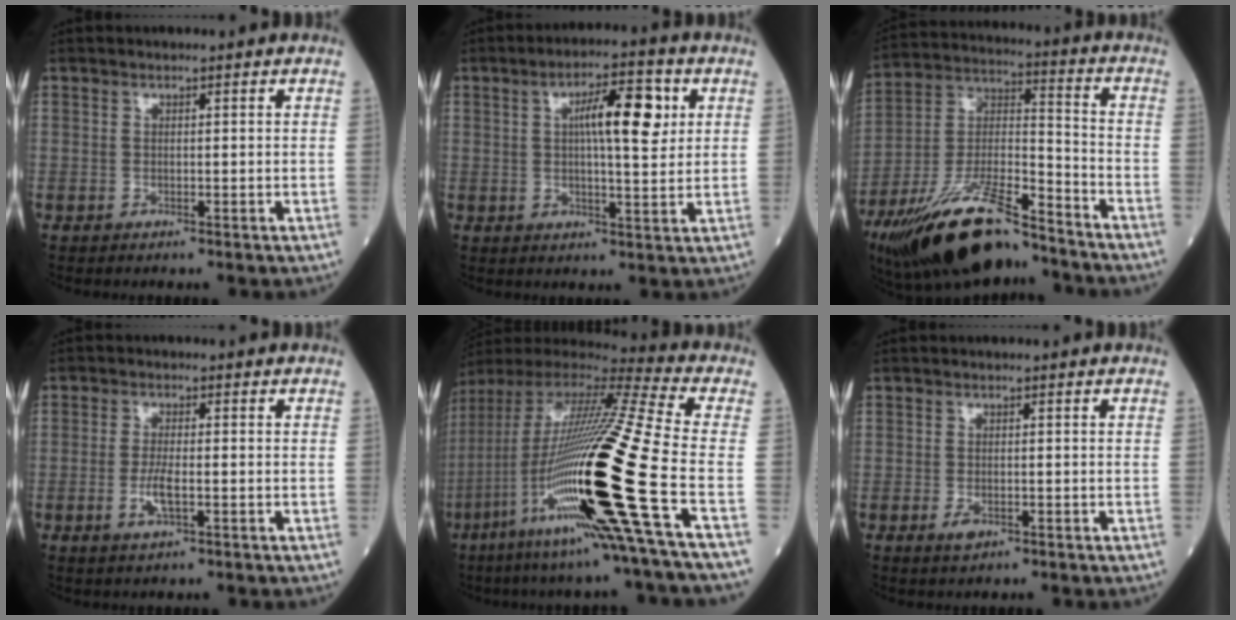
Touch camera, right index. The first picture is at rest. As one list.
[{"total": 8.9, "force": [2.4, 2.0, 8.4], "torque": [-0.133, 0.015, 0.036]}, {"total": 19.8, "force": [-15.2, 4.3, 12.0], "torque": [-0.239, -0.016, -0.274]}, {"total": 3.5, "force": [-1.1, 0.7, 3.3], "torque": [-0.071, -0.004, -0.019]}, {"total": 30.1, "force": [-8.7, -0.2, 28.8], "torque": [-0.540, -0.055, -0.178]}, {"total": 1.6, "force": [-0.8, 0.7, 1.2], "torque": [-0.025, -0.002, -0.010]}]